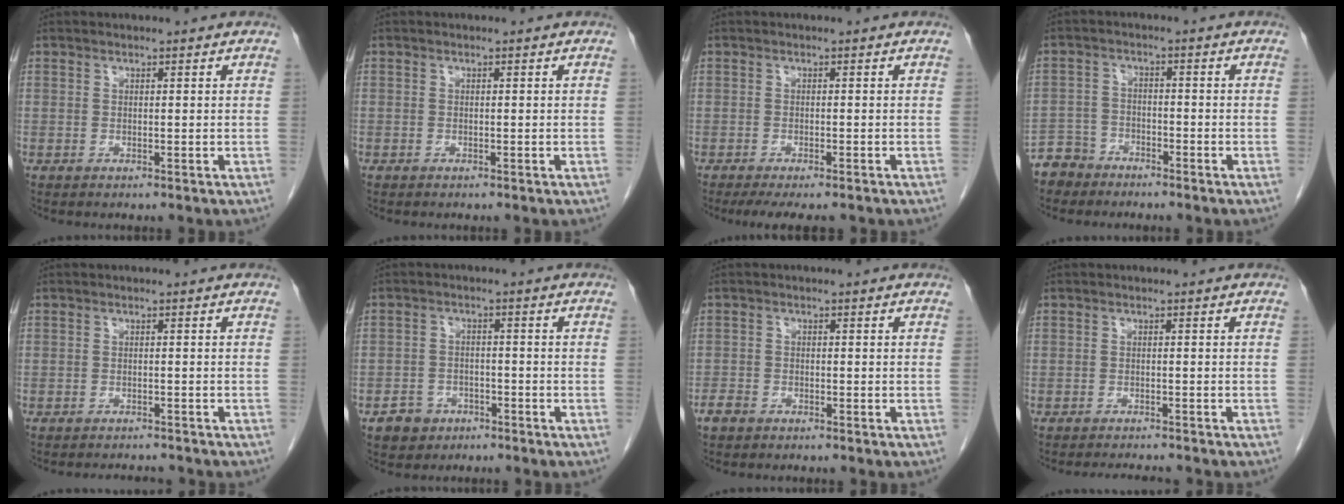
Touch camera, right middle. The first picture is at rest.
{"total": 0.0}
{"total": 7.2, "force": [-5.9, 1.6, 3.8], "torque": [-0.049, -0.011, -0.085]}
{"total": 4.7, "force": [-4.0, 2.4, -0.3], "torque": [0.007, -0.001, -0.080]}
{"total": 3.7, "force": [-3.6, 0.7, 0.8], "torque": [-0.009, -0.006, -0.048]}
{"total": 4.0, "force": [-2.4, 3.1, 0.8], "torque": [-0.010, 0.011, -0.034]}
{"total": 1.9, "force": [-1.5, 1.0, 0.7], "torque": [-0.020, 0.002, -0.024]}
{"total": 3.9, "force": [-3.7, 0.3, 1.1], "torque": [-0.014, -0.010, -0.052]}